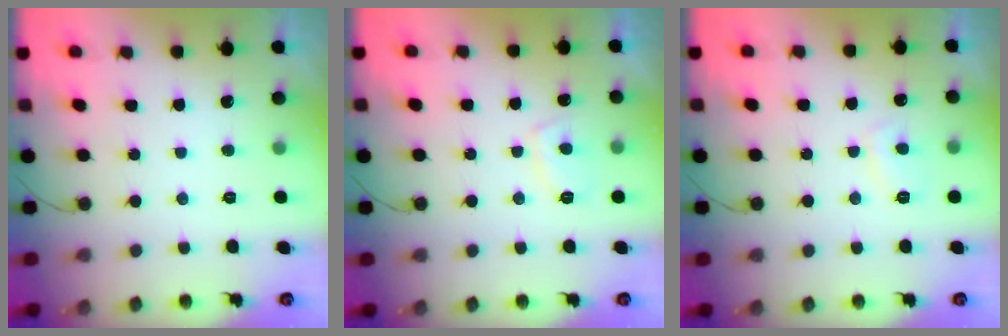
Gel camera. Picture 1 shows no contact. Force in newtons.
{"total": 4.6, "press": 4.5, "slide": 1.0}
{"total": 3.3, "press": 3.3, "slide": 0.5}